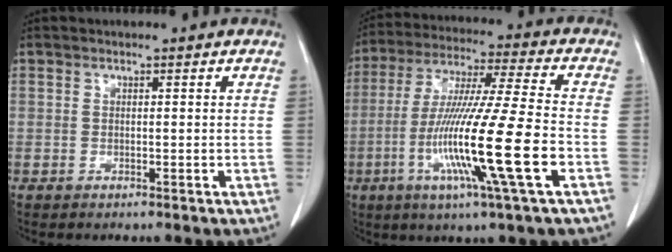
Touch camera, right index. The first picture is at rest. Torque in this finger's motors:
{"motor_torque": [2.14, 0.00, 1.05, 0.21]}